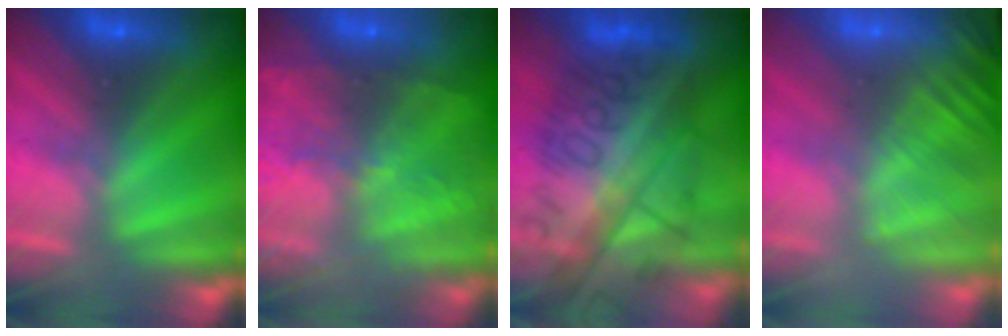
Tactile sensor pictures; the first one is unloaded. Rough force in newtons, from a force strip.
{"total": 7.7}
{"total": 7.4}
{"total": 9.4}